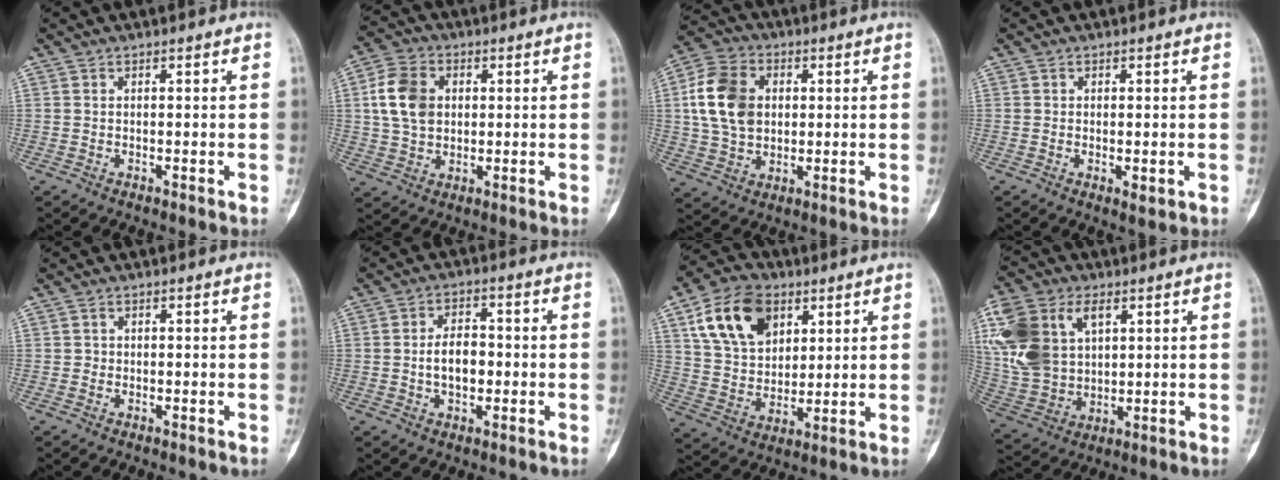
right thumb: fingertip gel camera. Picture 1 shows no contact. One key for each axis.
{"total": 9.7, "fx": 1.6, "fy": 7.3, "fz": 6.2, "tx": -0.102, "ty": 0.007, "tz": 0.027}
{"total": 13.1, "fx": 1.9, "fy": 9.8, "fz": 8.5, "tx": -0.142, "ty": 0.009, "tz": 0.032}
{"total": 2.1, "fx": -0.5, "fy": 0.9, "fz": 1.8, "tx": -0.029, "ty": -0.006, "tz": -0.003}
{"total": 0.7, "fx": -0.1, "fy": 0.7, "fz": 0.1, "tx": 0.001, "ty": 0.003, "tz": -0.002}
{"total": 6.4, "fx": -0.8, "fy": 4.1, "fz": 4.9, "tx": -0.068, "ty": 0.016, "tz": -0.016}
{"total": 15.6, "fx": 6.9, "fy": 10.5, "fz": 9.3, "tx": -0.141, "ty": -0.017, "tz": 0.130}
{"total": 18.3, "fx": 5.8, "fy": 12.5, "fz": 12.1, "tx": -0.256, "ty": 0.002, "tz": 0.116}